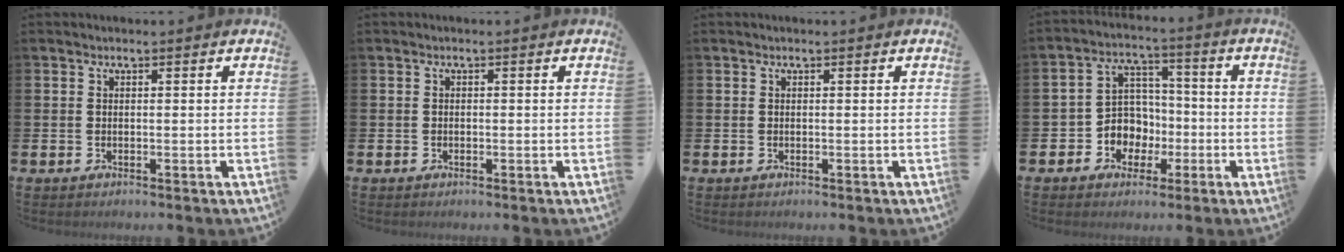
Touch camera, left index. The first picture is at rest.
{"total": 0.5, "force": [-0.3, 0.4, 0.1], "torque": [-0.003, 0.004, -0.007]}
{"total": 0.0}
{"total": 6.6, "force": [-1.4, 6.2, 1.9], "torque": [-0.066, 0.002, -0.030]}